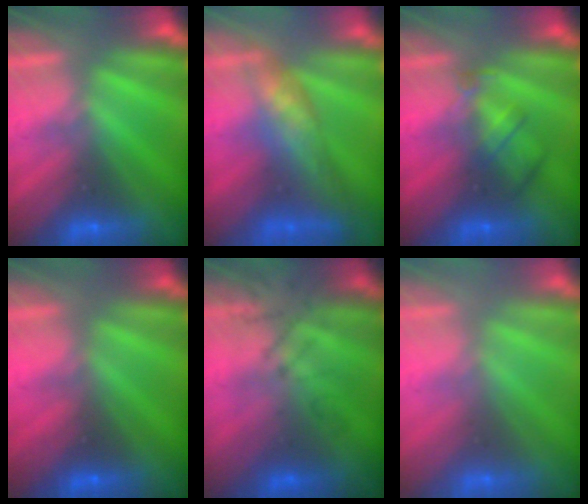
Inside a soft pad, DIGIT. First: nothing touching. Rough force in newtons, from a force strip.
{"total": 9.4}
{"total": 2.4}
{"total": 4.5}
{"total": 3.9}
{"total": 2.4}